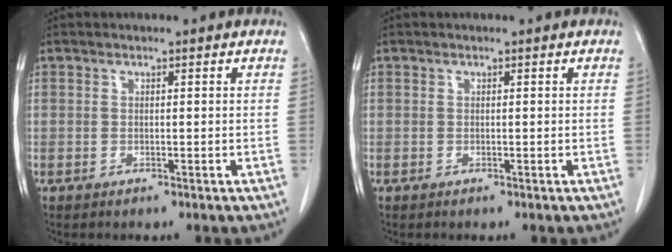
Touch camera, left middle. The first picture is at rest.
{"total": 0.0}